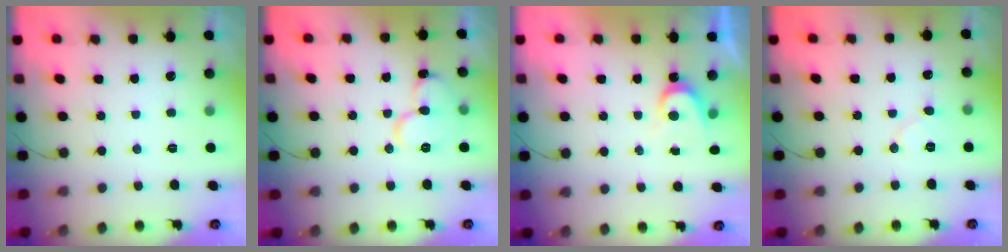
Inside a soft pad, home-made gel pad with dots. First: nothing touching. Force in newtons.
{"total": 11.6, "press": 11.5, "slide": 1.3}
{"total": 3.7, "press": 3.6, "slide": 0.3}
{"total": 6.3, "press": 6.3, "slide": 0.7}